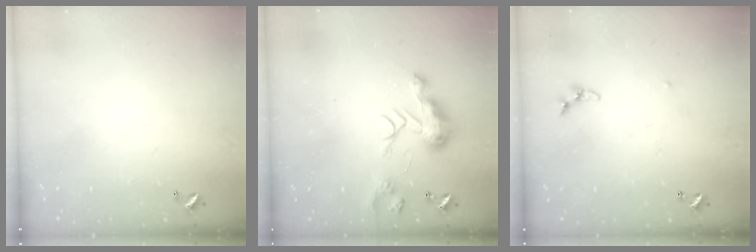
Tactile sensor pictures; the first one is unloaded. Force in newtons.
{"total": 9.2, "press": 9.2, "slide": 0.5}
{"total": 4.0, "press": 3.9, "slide": 0.5}